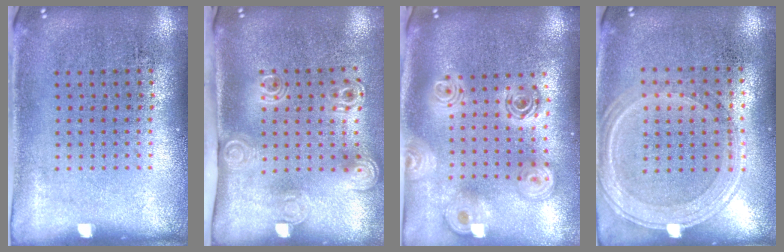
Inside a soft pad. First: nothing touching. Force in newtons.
{"total": 2.1, "press": 1.5, "slide": 1.5}
{"total": 2.4, "press": 1.9, "slide": 1.5}
{"total": 1.3, "press": 1.2, "slide": 0.3}